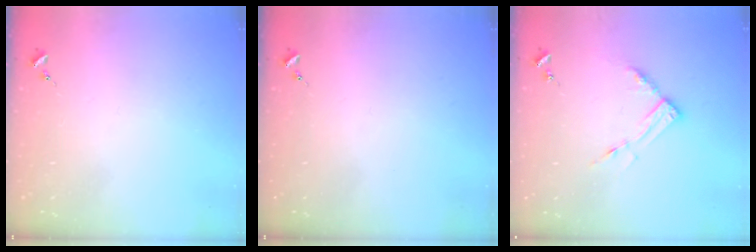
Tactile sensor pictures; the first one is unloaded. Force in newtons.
{"total": 0.0}
{"total": 9.3, "press": 9.2, "slide": 1.0}